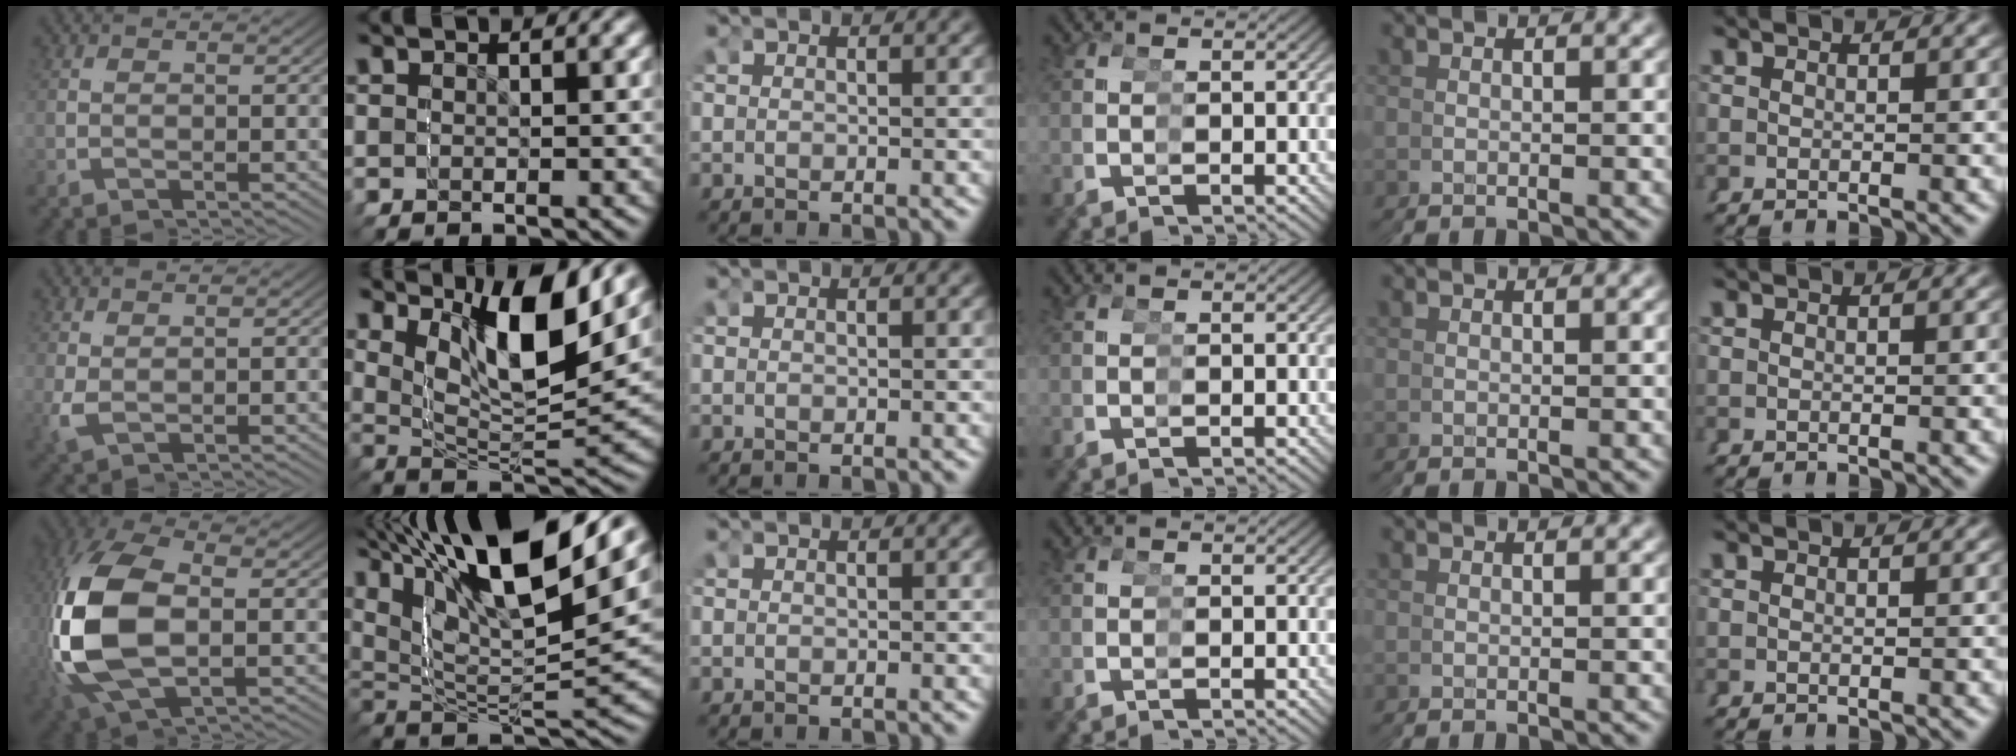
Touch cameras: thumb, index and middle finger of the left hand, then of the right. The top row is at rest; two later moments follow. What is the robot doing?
{"motion": "grasp_and_lifting", "object": "markers"}